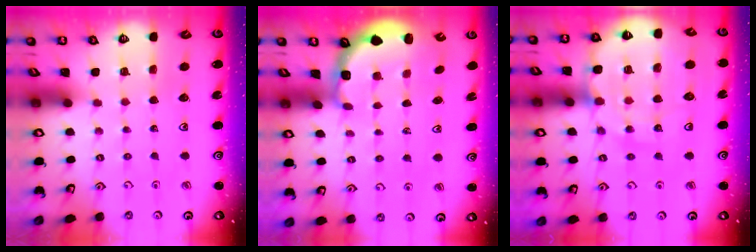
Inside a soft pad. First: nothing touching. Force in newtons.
{"total": 2.8, "press": 2.2, "slide": 1.7}
{"total": 14.9, "press": 14.8, "slide": 1.8}